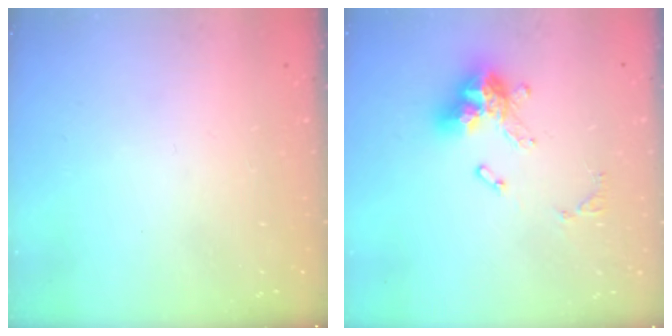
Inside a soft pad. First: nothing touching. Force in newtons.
{"total": 12.6, "press": 12.5, "slide": 1.1}